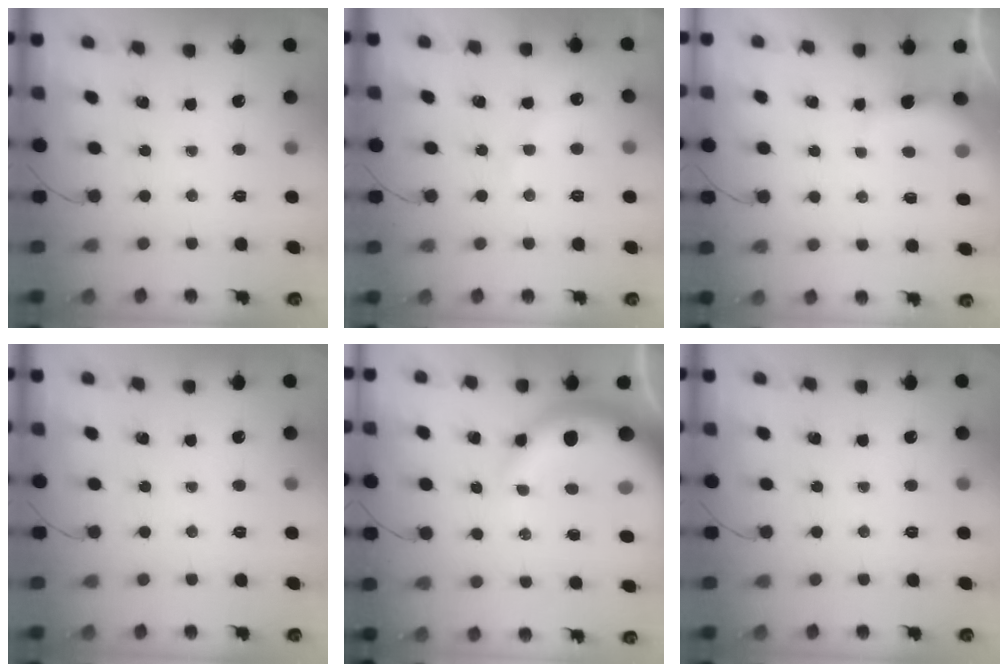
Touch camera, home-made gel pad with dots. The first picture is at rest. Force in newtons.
{"total": 6.3, "press": 6.2, "slide": 1.3}
{"total": 2.8, "press": 2.7, "slide": 0.7}
{"total": 0.0}
{"total": 14.5, "press": 14.2, "slide": 2.9}
{"total": 0.0}